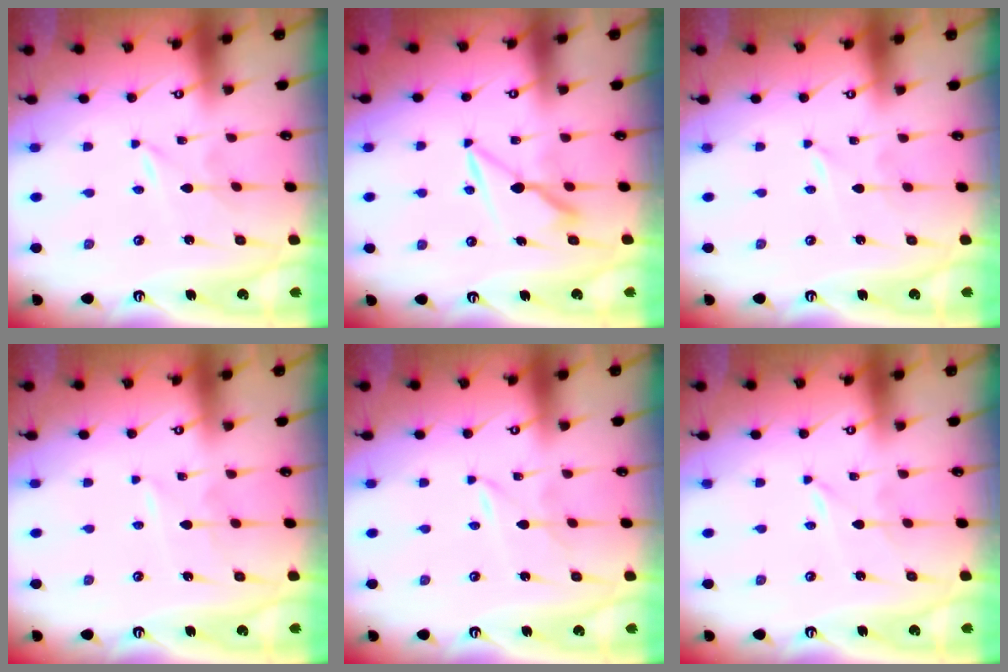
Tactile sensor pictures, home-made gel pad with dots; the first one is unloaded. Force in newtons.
{"total": 8.5, "press": 8.5, "slide": 1.1}
{"total": 0.0}
{"total": 2.4, "press": 2.3, "slide": 0.3}
{"total": 1.5, "press": 1.4, "slide": 0.2}
{"total": 0.0}